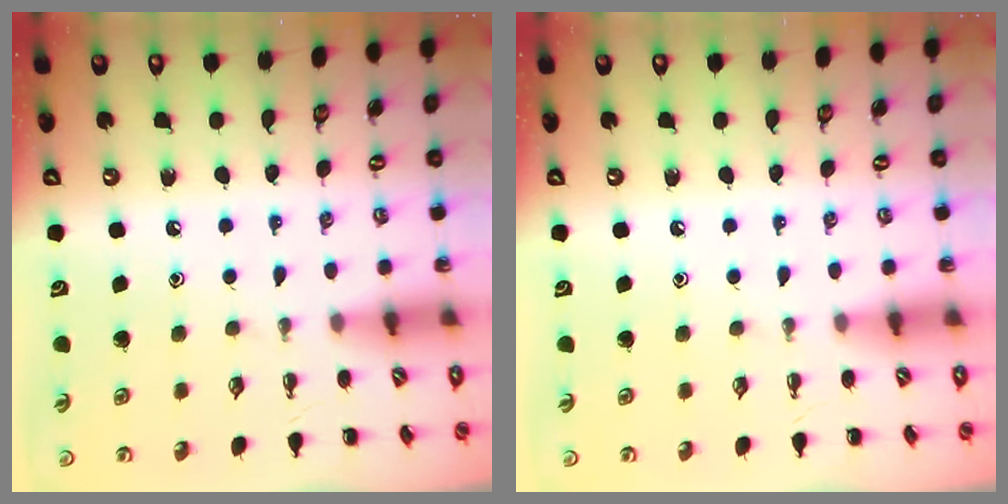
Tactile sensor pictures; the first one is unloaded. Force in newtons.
{"total": 0.0}